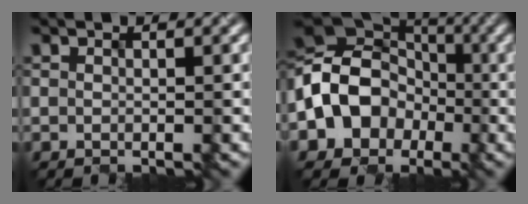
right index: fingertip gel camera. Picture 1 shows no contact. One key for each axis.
{"total": 8.5, "fx": -2.7, "fy": 7.0, "fz": 4.0, "tx": -0.060, "ty": 0.006, "tz": -0.064}